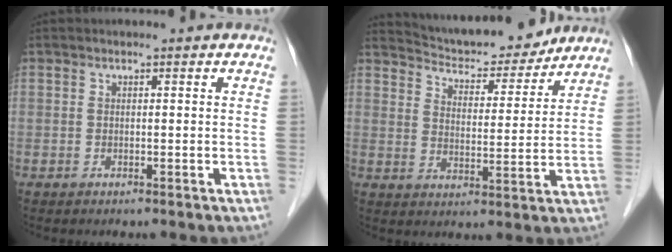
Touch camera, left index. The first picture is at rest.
{"total": 12.6, "force": [12.0, 2.3, 2.9], "torque": [-0.042, -0.003, 0.179]}